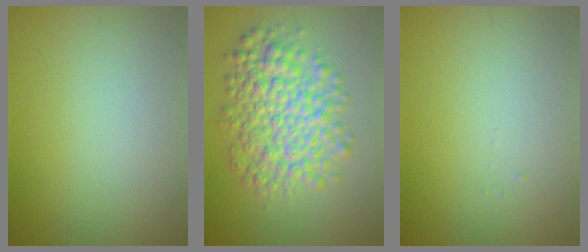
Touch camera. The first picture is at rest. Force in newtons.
{"total": 6.8, "press": 6.8, "slide": 0.0}
{"total": 0.0}